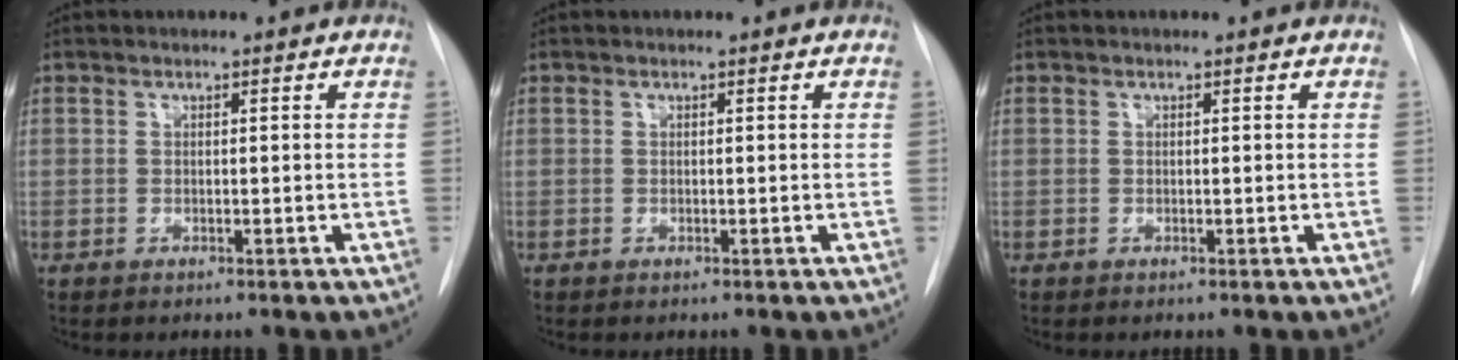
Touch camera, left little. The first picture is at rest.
{"total": 0.0}
{"total": 0.0}